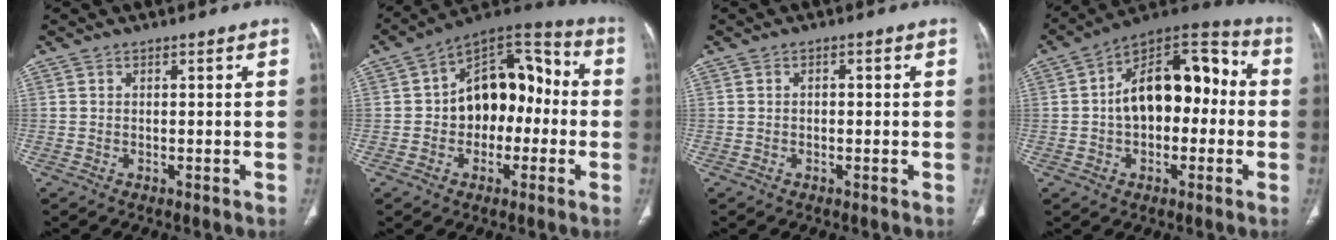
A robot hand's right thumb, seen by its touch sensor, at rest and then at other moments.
{"total": 16.2, "force": [-0.9, 11.0, 11.9], "torque": [-0.123, 0.052, -0.024]}
{"total": 0.9, "force": [-0.1, 0.6, 0.6], "torque": [-0.008, 0.003, -0.003]}
{"total": 17.9, "force": [0.0, 10.9, 14.2], "torque": [-0.182, 0.052, -0.010]}